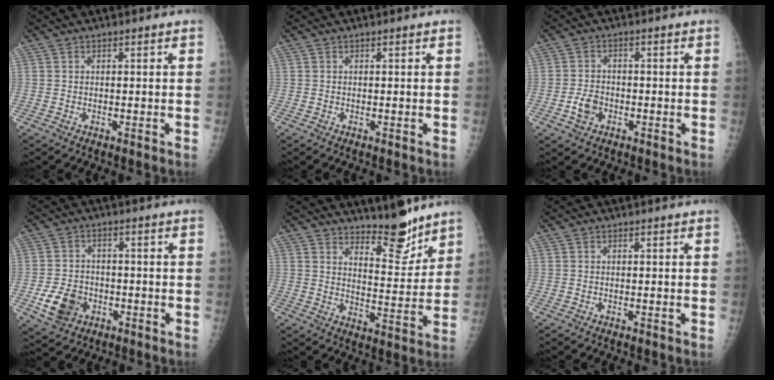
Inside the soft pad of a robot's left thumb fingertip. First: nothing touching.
{"total": 0.0}
{"total": 3.8, "force": [-1.4, 2.8, 2.1], "torque": [-0.033, 0.010, -0.026]}
{"total": 7.4, "force": [-2.6, 5.7, 3.8], "torque": [-0.058, 0.010, -0.042]}
{"total": 9.3, "force": [7.9, 2.7, 4.0], "torque": [-0.032, -0.072, 0.129]}
{"total": 0.0}